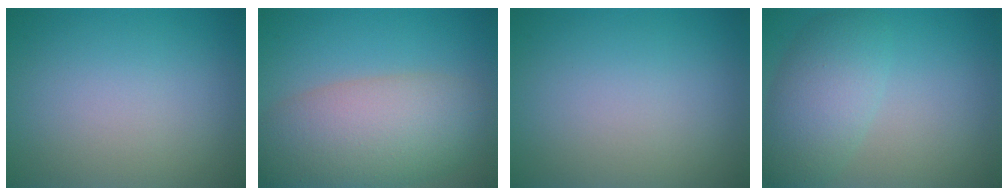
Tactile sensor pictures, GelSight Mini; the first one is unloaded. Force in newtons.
{"total": 9.0, "press": 9.0, "slide": 0.6}
{"total": 0.0}
{"total": 4.8, "press": 4.8, "slide": 0.1}